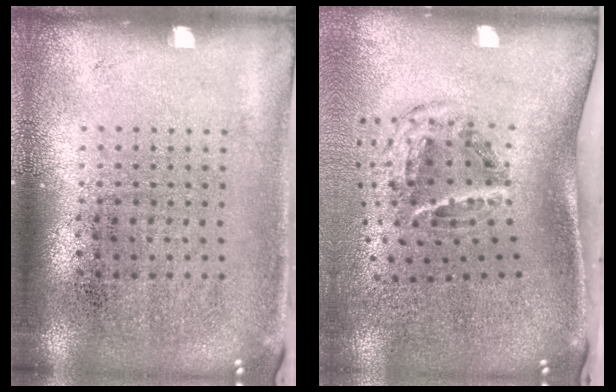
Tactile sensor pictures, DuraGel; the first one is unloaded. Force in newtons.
{"total": 2.1, "press": 1.2, "slide": 1.7}